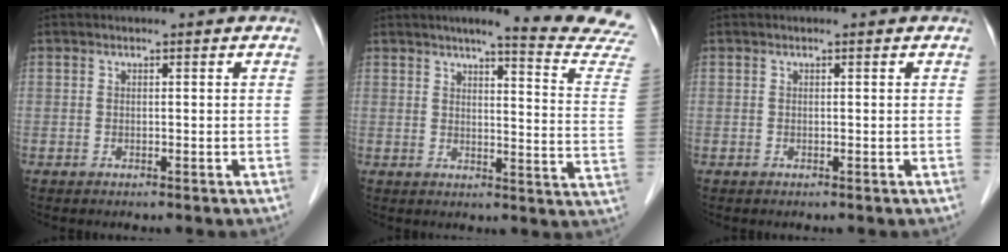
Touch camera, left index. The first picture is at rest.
{"total": 14.9, "force": [13.6, -1.1, 5.8], "torque": [-0.071, -0.089, 0.141]}
{"total": 0.0}